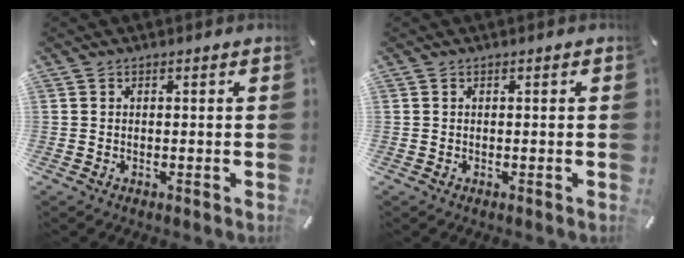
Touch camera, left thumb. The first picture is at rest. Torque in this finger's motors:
{"motor_torque": [0.13, 0.36, 0.00, -0.13, 0.01]}